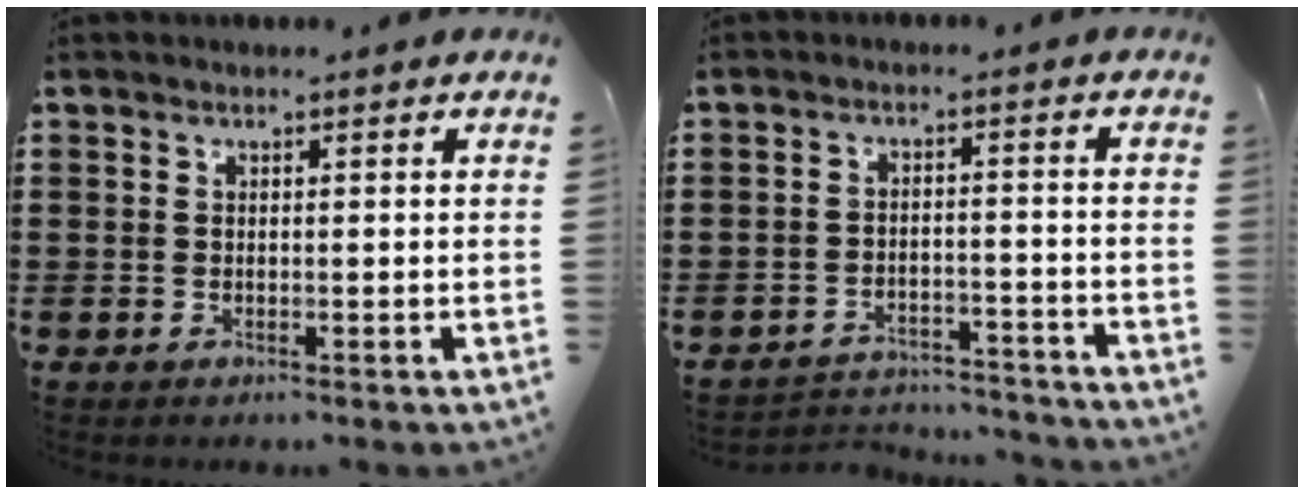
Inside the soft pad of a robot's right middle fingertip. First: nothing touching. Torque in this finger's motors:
{"motor_torque": [0.09, -0.10, -0.02, 0.00]}